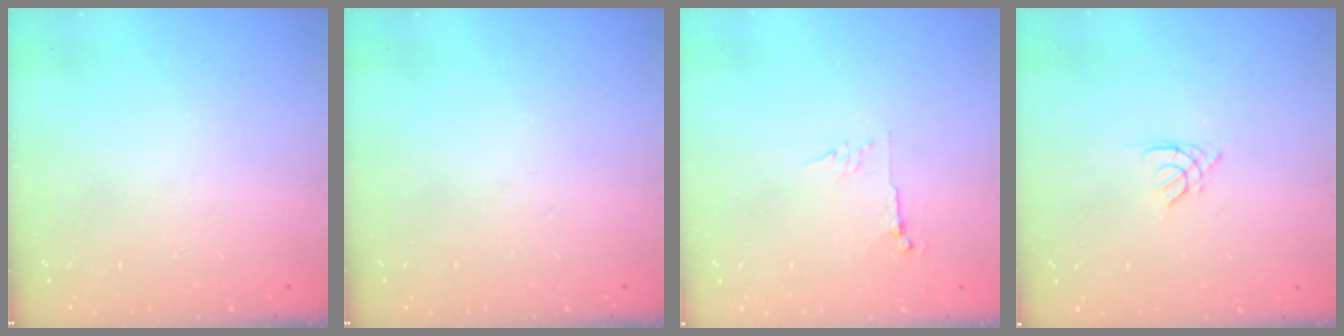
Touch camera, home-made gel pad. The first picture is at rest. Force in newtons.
{"total": 0.0}
{"total": 5.0, "press": 4.9, "slide": 0.4}
{"total": 1.3, "press": 1.3, "slide": 0.3}